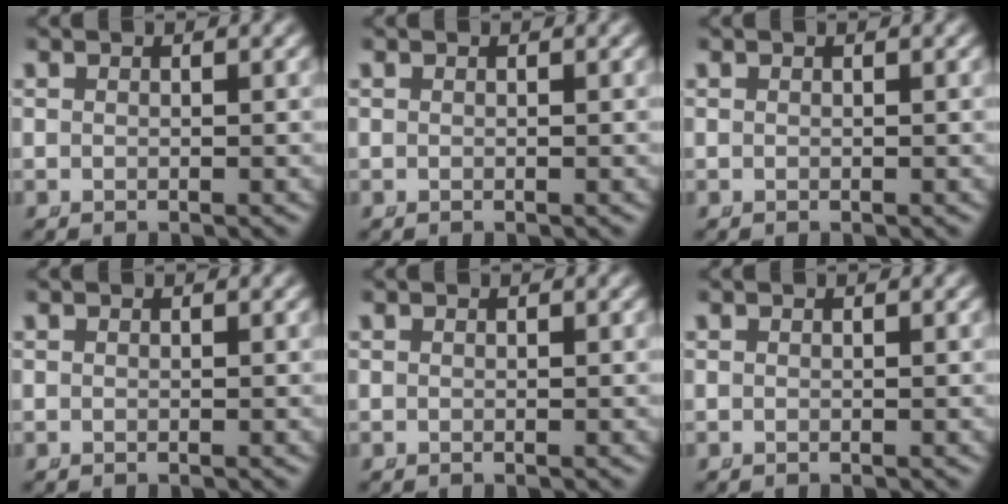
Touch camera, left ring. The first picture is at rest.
{"total": 0.0}
{"total": 0.0}
{"total": 0.0}
{"total": 0.0}
{"total": 0.0}